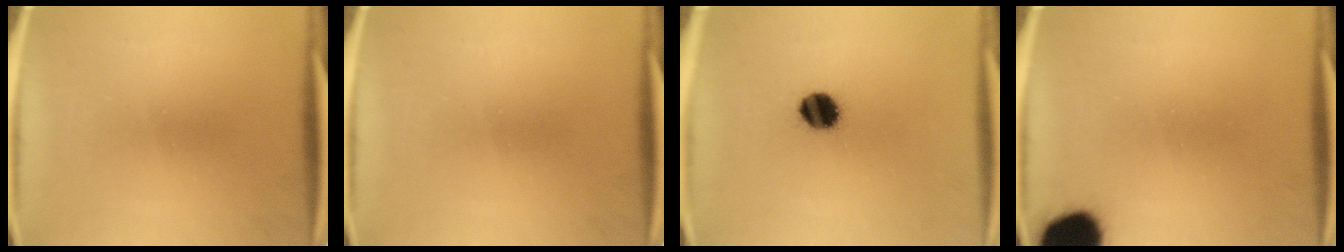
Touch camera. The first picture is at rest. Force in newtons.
{"total": 0.0}
{"total": 7.7}
{"total": 13.5}